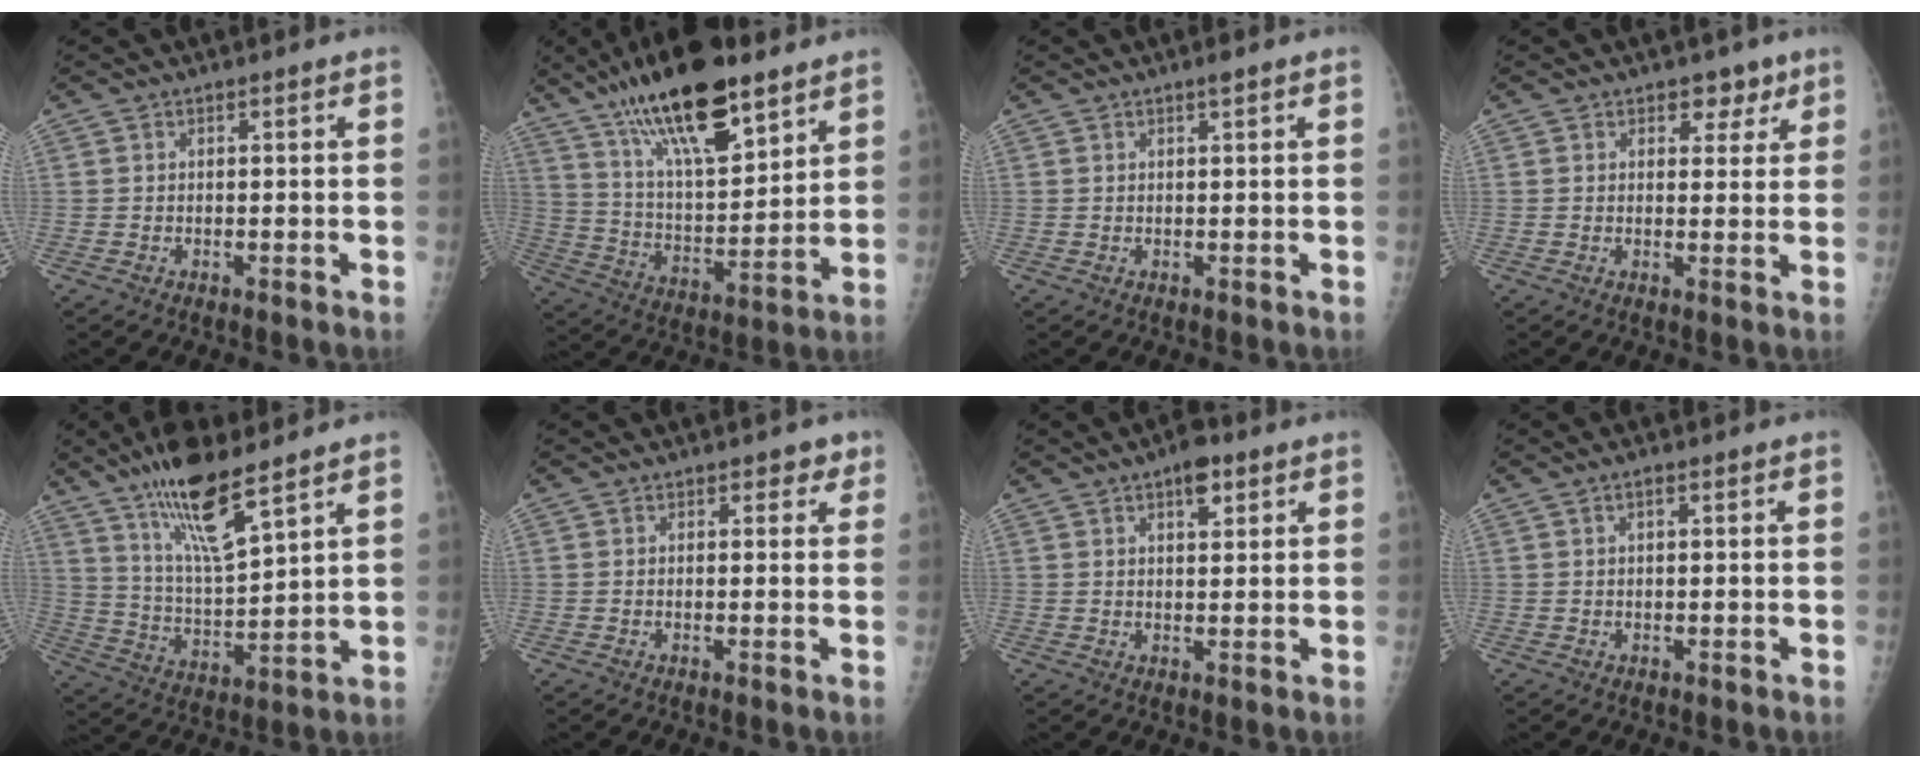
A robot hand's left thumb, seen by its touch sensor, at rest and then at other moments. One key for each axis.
{"total": 22.4, "fx": 14.6, "fy": 7.5, "fz": 15.1, "tx": -0.239, "ty": -0.054, "tz": 0.260}
{"total": 0.8, "fx": 0.5, "fy": 0.0, "fz": 0.6, "tx": -0.006, "ty": -0.002, "tz": 0.010}
{"total": 3.8, "fx": 2.4, "fy": 2.6, "fz": 1.5, "tx": 0.009, "ty": -0.011, "tz": 0.030}
{"total": 15.0, "fx": 10.2, "fy": 3.3, "fz": 10.5, "tx": -0.180, "ty": -0.056, "tz": 0.202}
{"total": 2.1, "fx": 1.3, "fy": 1.4, "fz": 0.8, "tx": 0.016, "ty": -0.003, "tz": 0.009}
{"total": 5.0, "fx": 2.7, "fy": 2.2, "fz": 3.5, "tx": -0.034, "ty": -0.010, "tz": 0.037}
{"total": 1.3, "fx": 0.5, "fy": 0.5, "fz": 1.0, "tx": -0.014, "ty": 0.001, "tz": 0.009}